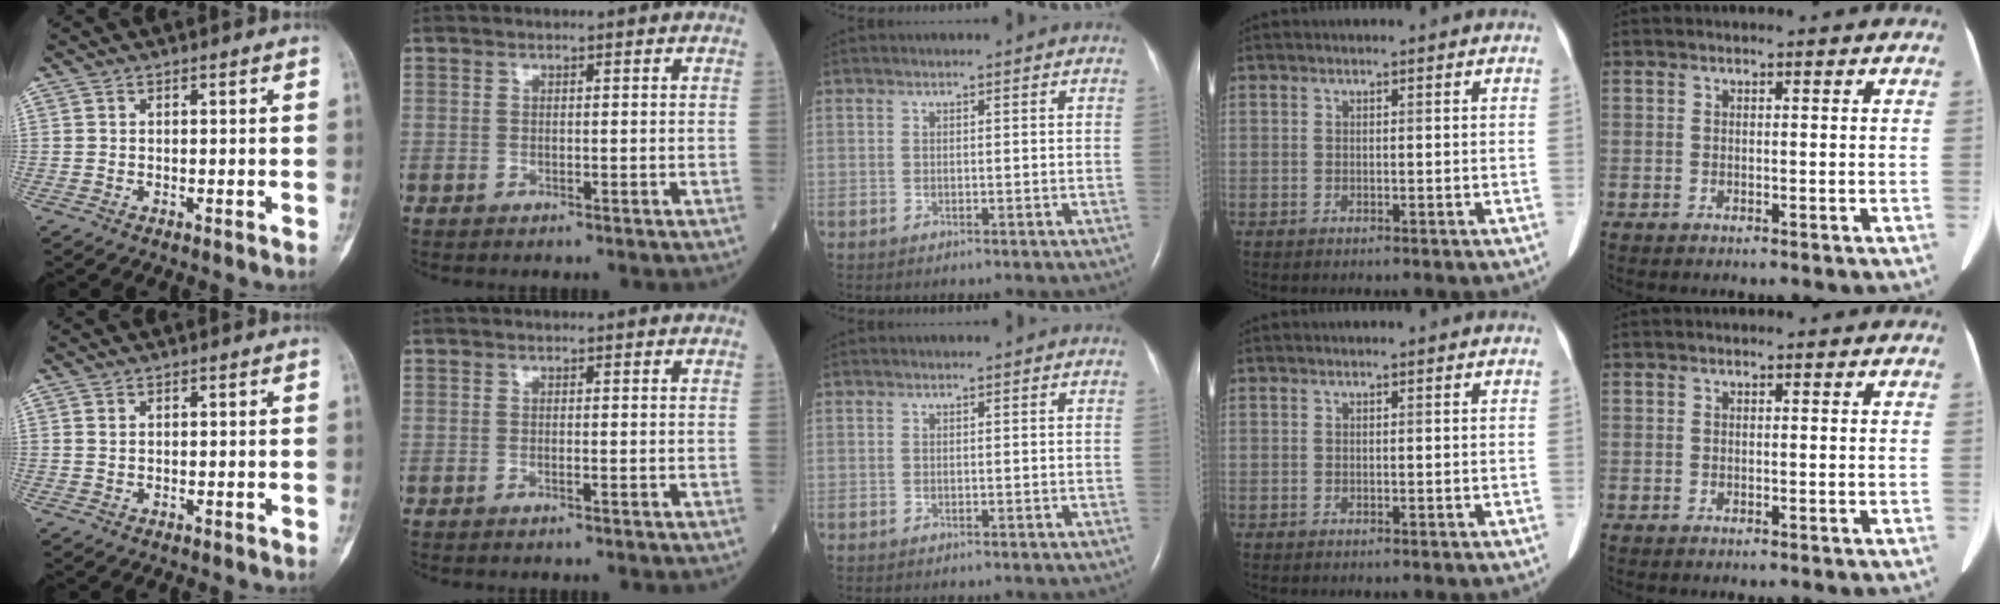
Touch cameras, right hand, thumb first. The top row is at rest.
{"thumb": {"total": 0.6, "force": [0.2, 0.3, 0.4], "torque": [-0.013, 0.004, 0.005]}, "index": {"total": 0.5, "force": [-0.3, 0.0, 0.5], "torque": [-0.011, 0.002, -0.004]}}